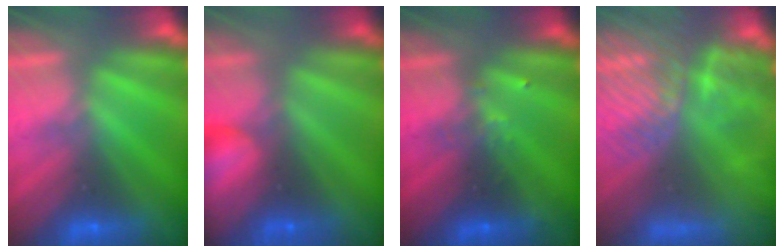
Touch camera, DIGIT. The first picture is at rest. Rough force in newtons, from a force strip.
{"total": 7.5}
{"total": 2.4}
{"total": 7.6}